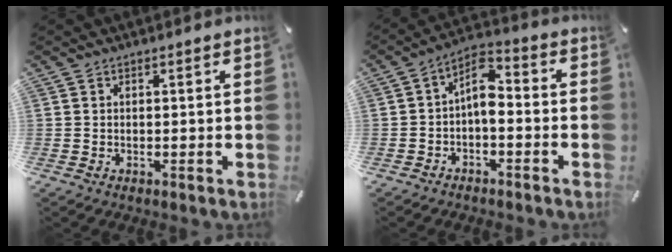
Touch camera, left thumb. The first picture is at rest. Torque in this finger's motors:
{"motor_torque": [-0.49, 0.93, 0.57, -0.01, 0.04]}